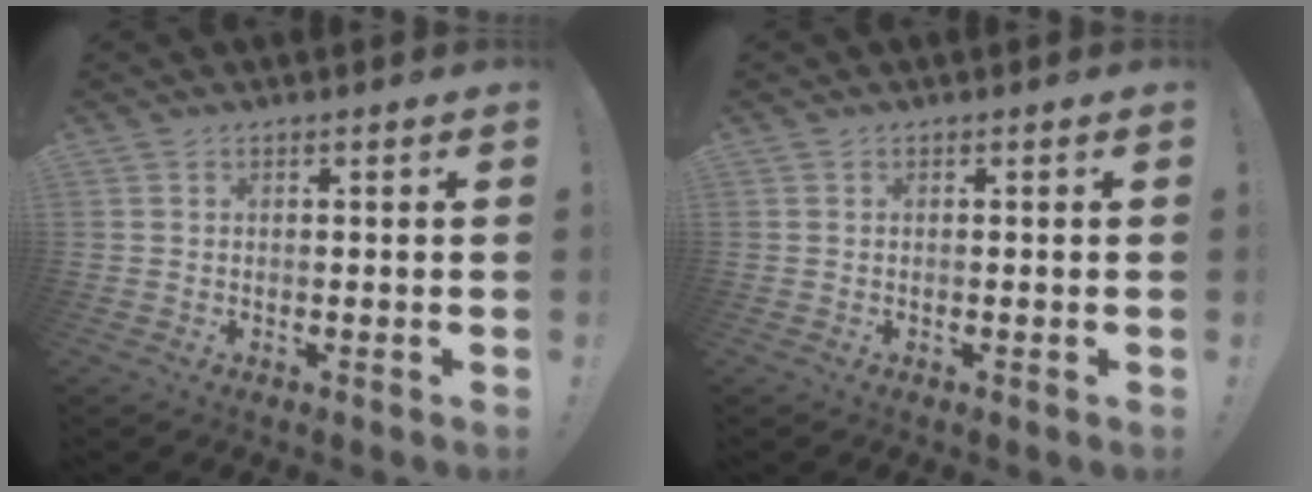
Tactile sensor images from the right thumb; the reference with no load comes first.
{"total": 0.0}